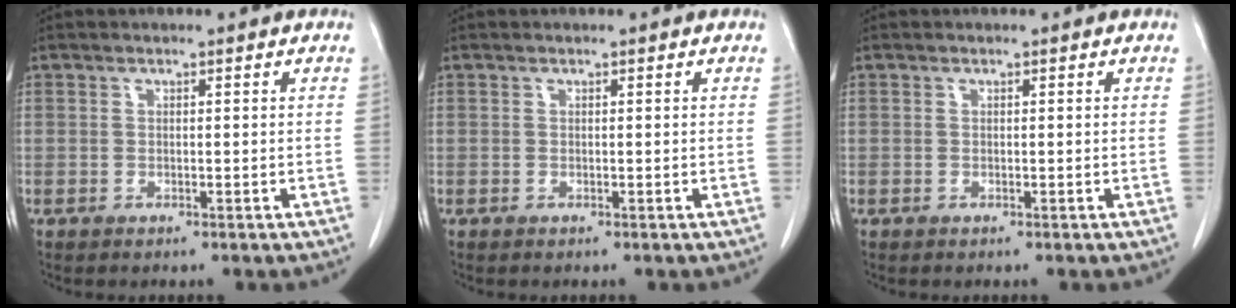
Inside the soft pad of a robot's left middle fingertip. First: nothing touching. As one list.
[{"total": 0.0}, {"total": 0.0}]